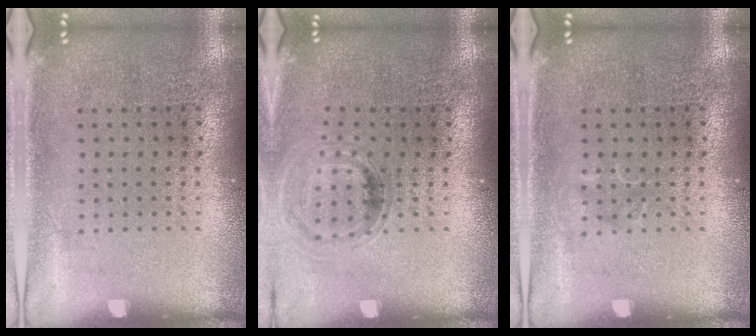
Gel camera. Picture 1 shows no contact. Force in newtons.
{"total": 0.9, "press": 0.9, "slide": 0.2}
{"total": 0.7, "press": 0.7, "slide": 0.2}